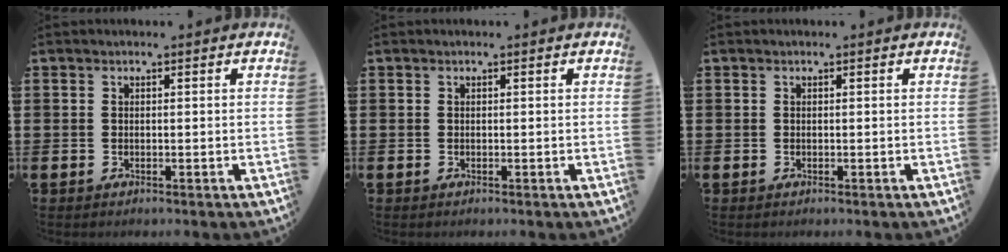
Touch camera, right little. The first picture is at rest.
{"total": 0.0}
{"total": 0.0}